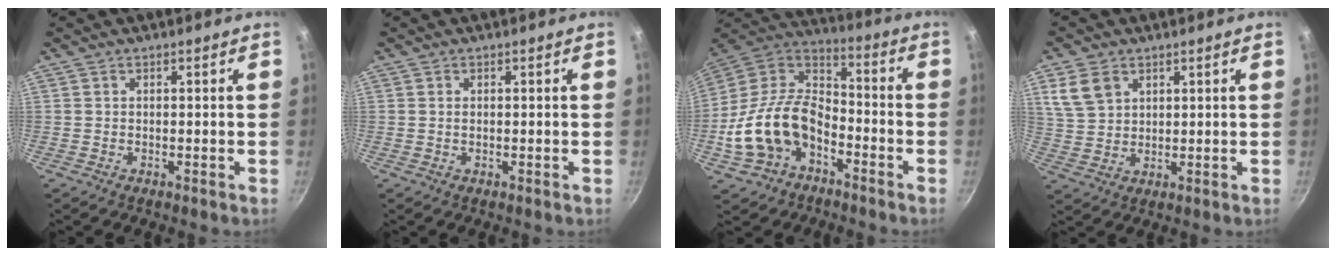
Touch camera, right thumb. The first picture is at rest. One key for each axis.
{"total": 0.7, "fx": 0.1, "fy": 0.4, "fz": 0.6, "tx": -0.010, "ty": 0.001, "tz": 0.002}
{"total": 18.6, "fx": -6.6, "fy": 12.1, "fz": 12.5, "tx": -0.217, "ty": 0.057, "tz": -0.135}
{"total": 6.7, "fx": 3.1, "fy": 4.8, "fz": 3.5, "tx": -0.055, "ty": -0.005, "tz": 0.071}